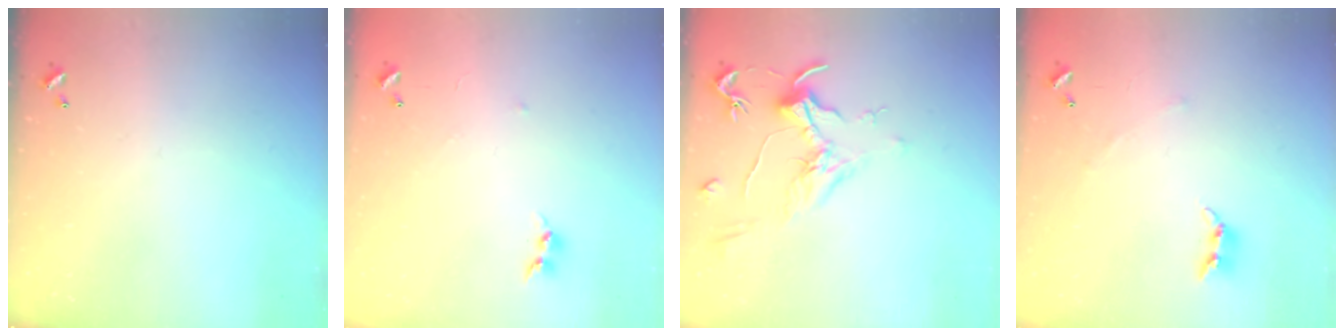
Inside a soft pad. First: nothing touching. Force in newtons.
{"total": 6.4, "press": 6.3, "slide": 0.6}
{"total": 1.9, "press": 1.7, "slide": 0.9}
{"total": 3.6, "press": 3.6, "slide": 0.6}